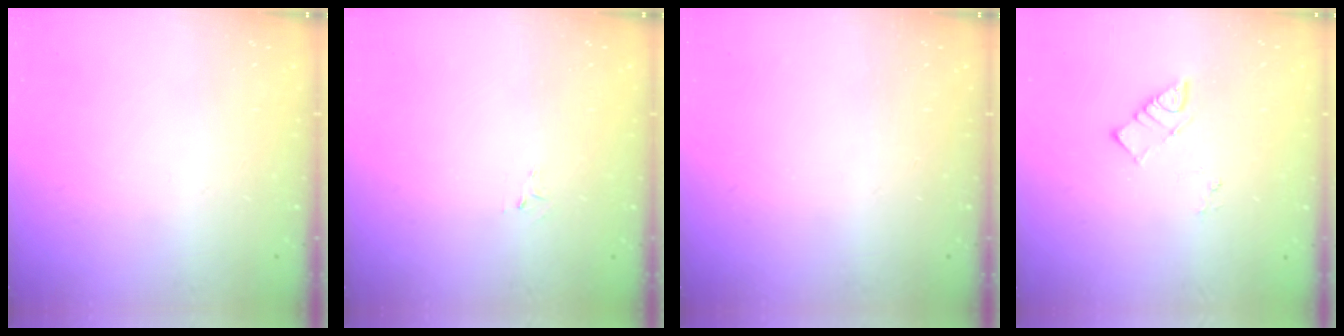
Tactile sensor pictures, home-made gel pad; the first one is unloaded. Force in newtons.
{"total": 2.6, "press": 2.6, "slide": 0.4}
{"total": 0.0}
{"total": 3.6, "press": 3.6, "slide": 0.3}